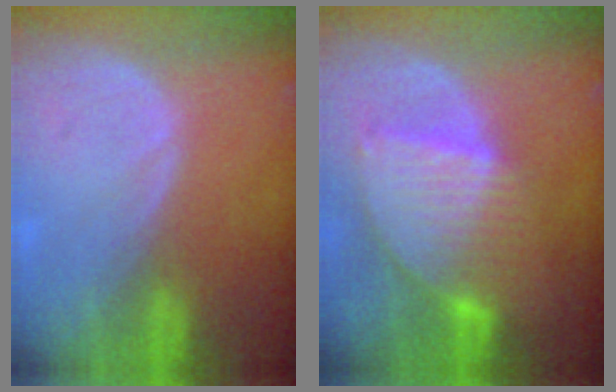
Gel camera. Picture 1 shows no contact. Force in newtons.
{"total": 8.6, "press": 7.5, "slide": 4.1}